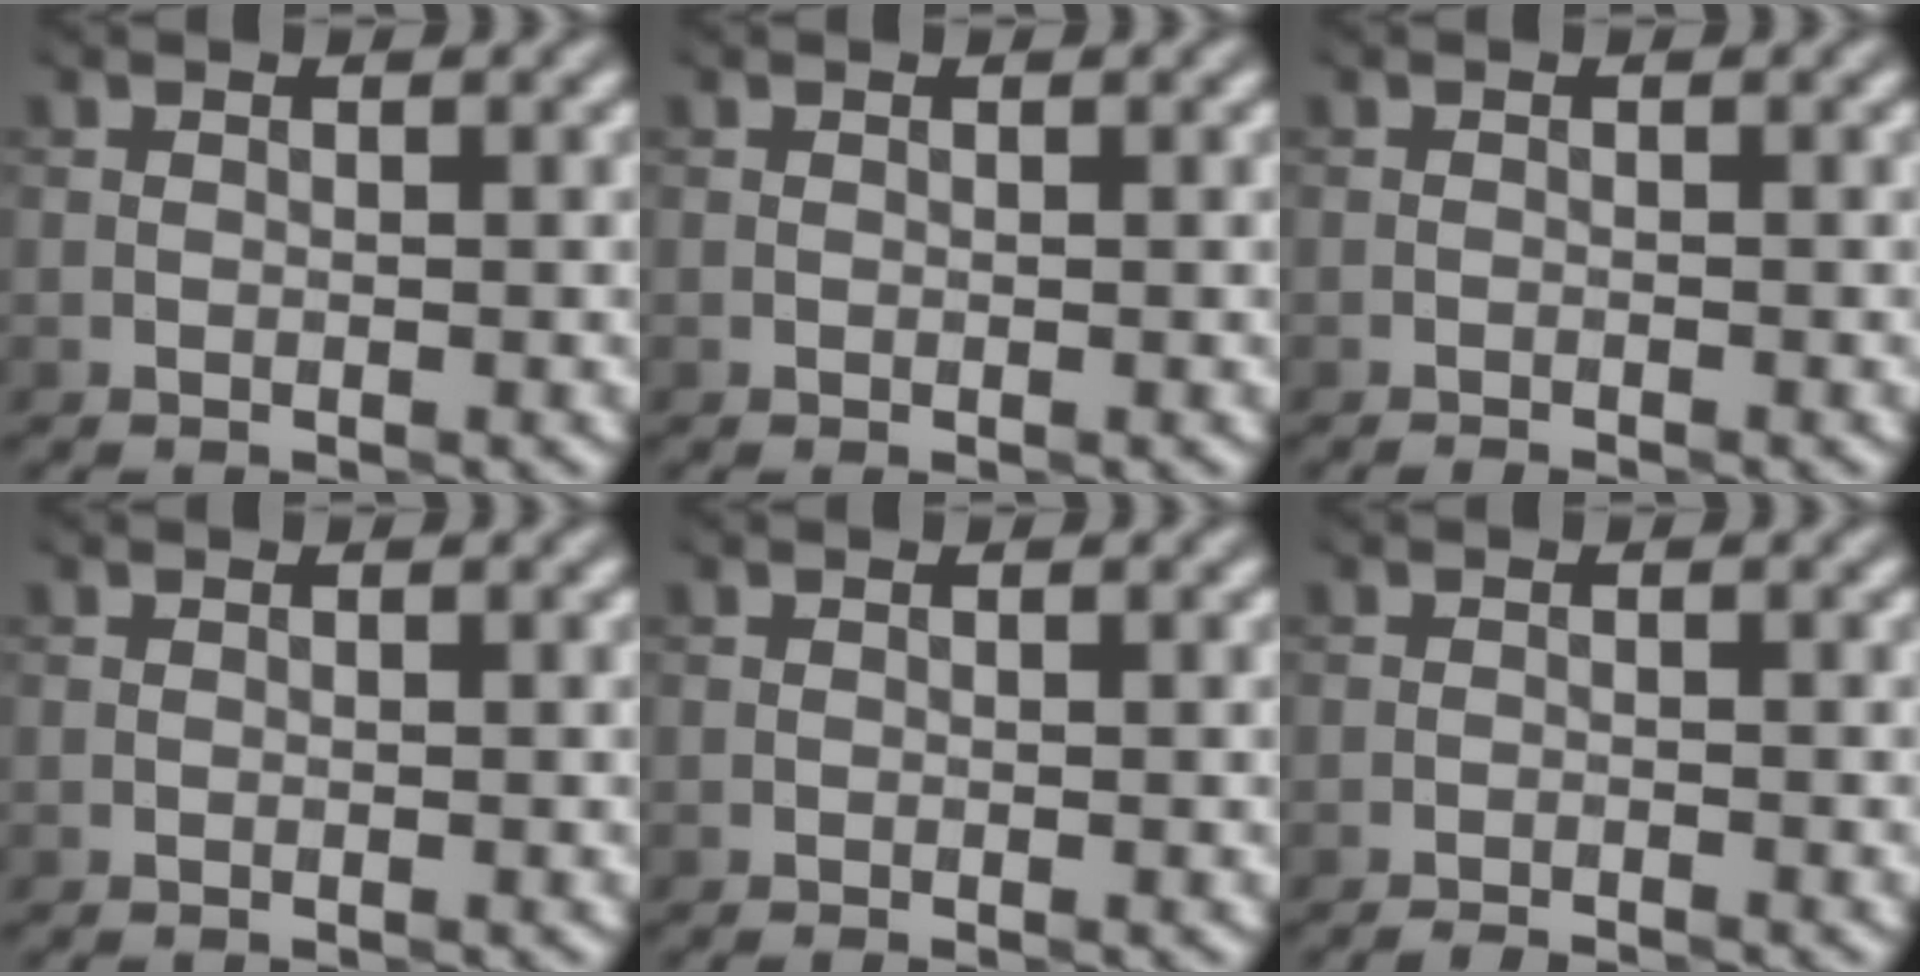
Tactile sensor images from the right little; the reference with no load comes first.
{"total": 0.0}
{"total": 0.8, "force": [-0.8, -0.2, -0.1], "torque": [0.001, -0.001, -0.018]}
{"total": 0.0}
{"total": 0.0}
{"total": 1.6, "force": [-1.6, -0.2, 0.2], "torque": [-0.003, -0.002, -0.031]}